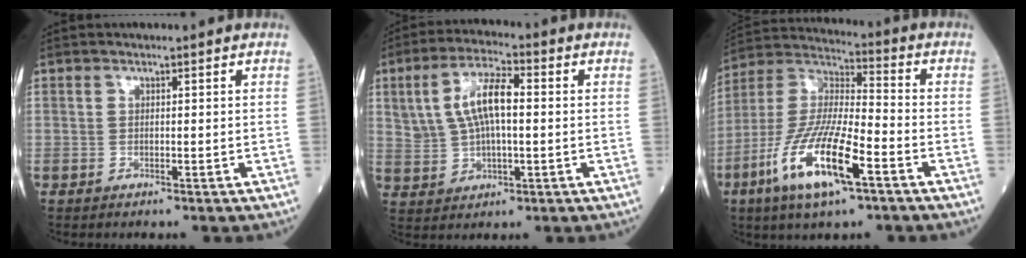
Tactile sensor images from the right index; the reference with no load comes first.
{"total": 9.9, "force": [1.8, 4.0, 8.9], "torque": [-0.189, 0.022, 0.037]}
{"total": 17.3, "force": [-7.7, 3.9, 15.0], "torque": [-0.323, -0.018, -0.141]}